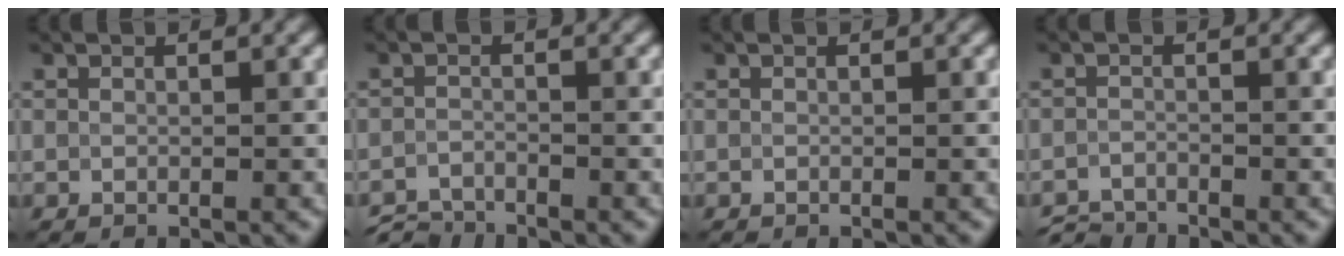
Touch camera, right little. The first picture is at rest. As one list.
[{"total": 2.9, "force": [-2.8, 0.5, 0.5], "torque": [-0.011, -0.006, -0.060]}, {"total": 0.0}, {"total": 2.5, "force": [-2.5, 0.4, 0.4], "torque": [-0.008, -0.006, -0.052]}]